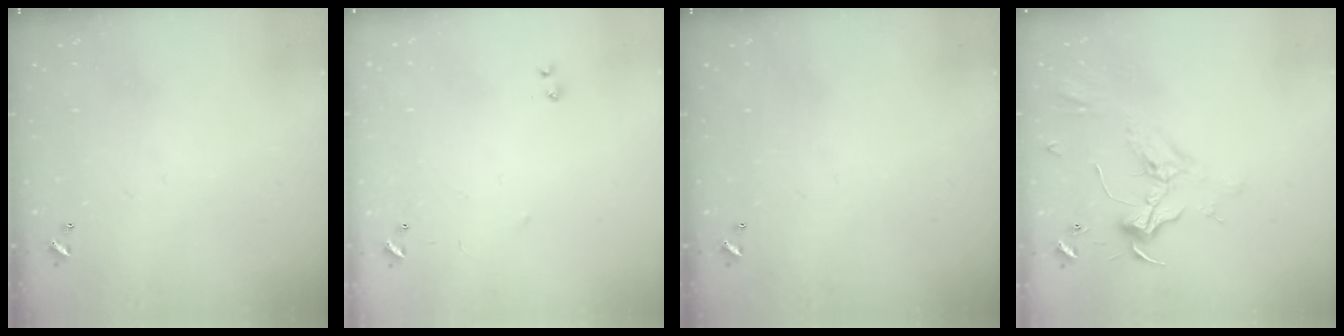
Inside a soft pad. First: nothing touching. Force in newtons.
{"total": 7.4, "press": 7.3, "slide": 0.6}
{"total": 0.0}
{"total": 2.3, "press": 2.2, "slide": 0.9}